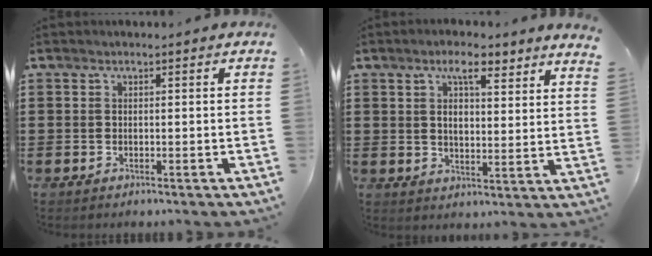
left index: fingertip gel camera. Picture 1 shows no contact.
{"total": 6.0, "force": [4.6, 1.6, 3.6], "torque": [-0.067, -0.011, 0.076]}